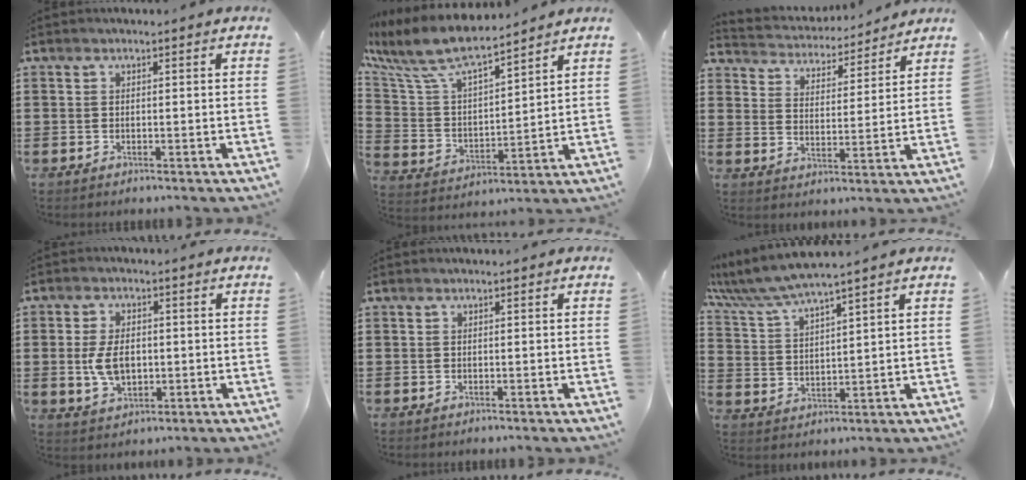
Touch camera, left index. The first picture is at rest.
{"total": 9.6, "force": [8.1, 2.1, 4.6], "torque": [-0.125, -0.043, 0.141]}
{"total": 4.1, "force": [4.0, 0.4, -0.2], "torque": [-0.024, -0.031, 0.065]}
{"total": 6.1, "force": [-0.2, 3.6, 4.9], "torque": [-0.099, 0.001, -0.008]}
{"total": 0.0}
{"total": 5.8, "force": [5.1, 0.2, 2.8], "torque": [-0.075, -0.023, 0.087]}